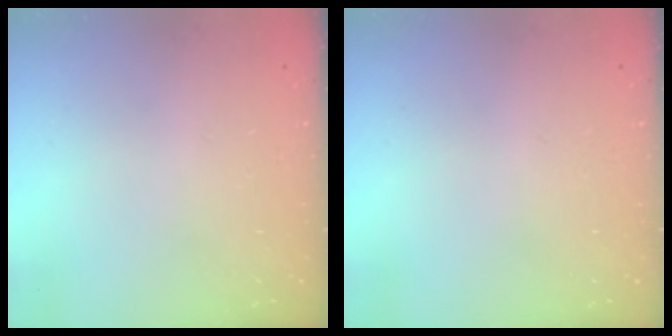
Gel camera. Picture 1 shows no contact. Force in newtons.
{"total": 0.0}